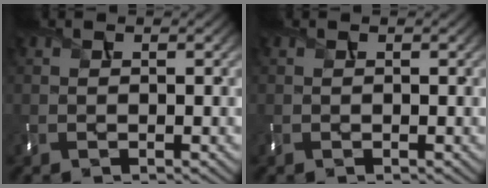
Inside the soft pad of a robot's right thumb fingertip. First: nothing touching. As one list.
[{"total": 0.0}]